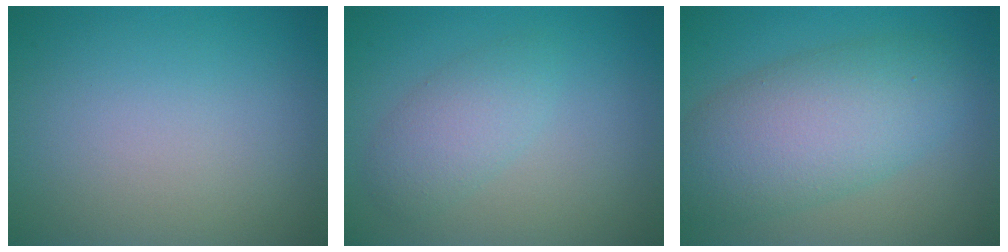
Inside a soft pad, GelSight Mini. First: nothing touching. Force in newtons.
{"total": 2.7, "press": 2.7, "slide": 0.1}
{"total": 7.8, "press": 7.8, "slide": 0.2}